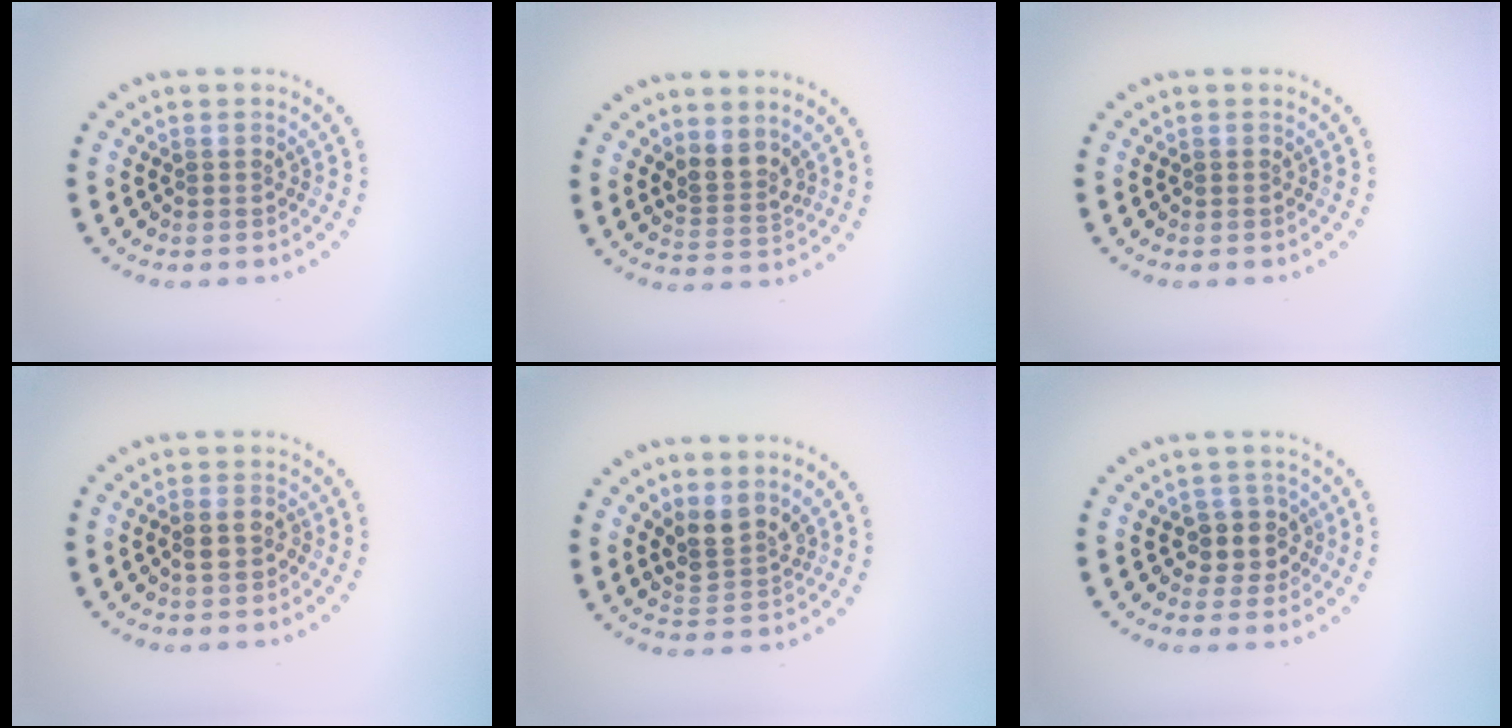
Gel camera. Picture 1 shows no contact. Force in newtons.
{"total": 2.4, "press": 1.8, "slide": 1.6}
{"total": 0.0}
{"total": 1.3, "press": 1.2, "slide": 0.5}
{"total": 2.8, "press": 2.2, "slide": 1.7}
{"total": 2.6, "press": 2.3, "slide": 1.3}